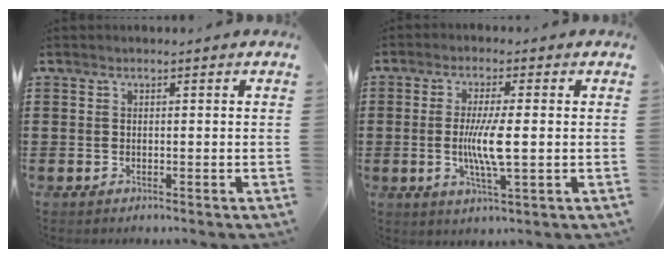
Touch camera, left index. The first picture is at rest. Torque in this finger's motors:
{"motor_torque": [1.72, 0.27, 0.77, 0.13]}